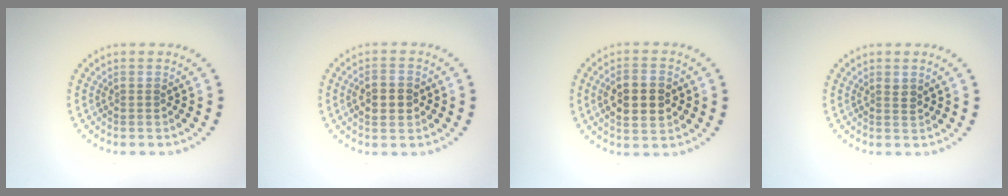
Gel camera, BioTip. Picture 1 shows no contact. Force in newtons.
{"total": 3.2, "press": 3.2, "slide": 0.1}
{"total": 4.9, "press": 4.8, "slide": 0.2}
{"total": 0.9, "press": 0.8, "slide": 0.4}